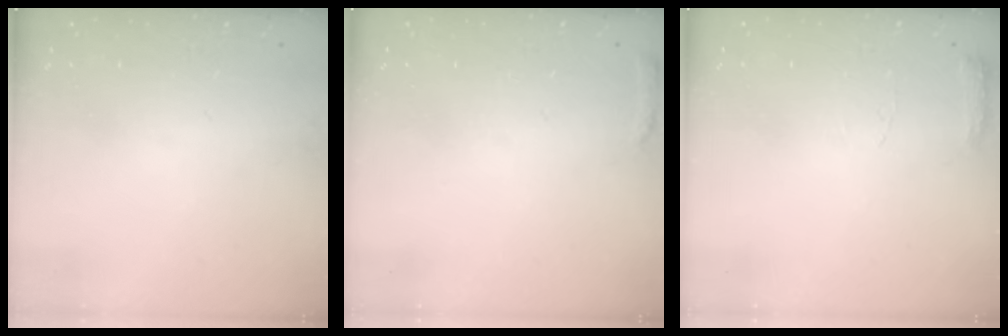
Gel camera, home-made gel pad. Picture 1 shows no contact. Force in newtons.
{"total": 4.7, "press": 4.6, "slide": 0.9}
{"total": 5.6, "press": 5.6, "slide": 0.7}